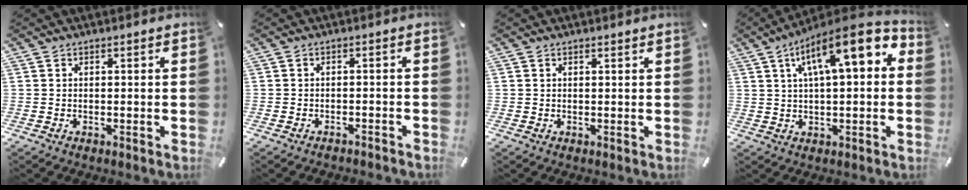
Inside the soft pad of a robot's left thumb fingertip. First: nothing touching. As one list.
[{"total": 1.7, "force": [-1.6, 0.4, 0.4], "torque": [-0.009, 0.005, -0.032]}, {"total": 0.0}, {"total": 15.1, "force": [5.7, 5.1, 13.0], "torque": [-0.198, -0.022, 0.091]}]